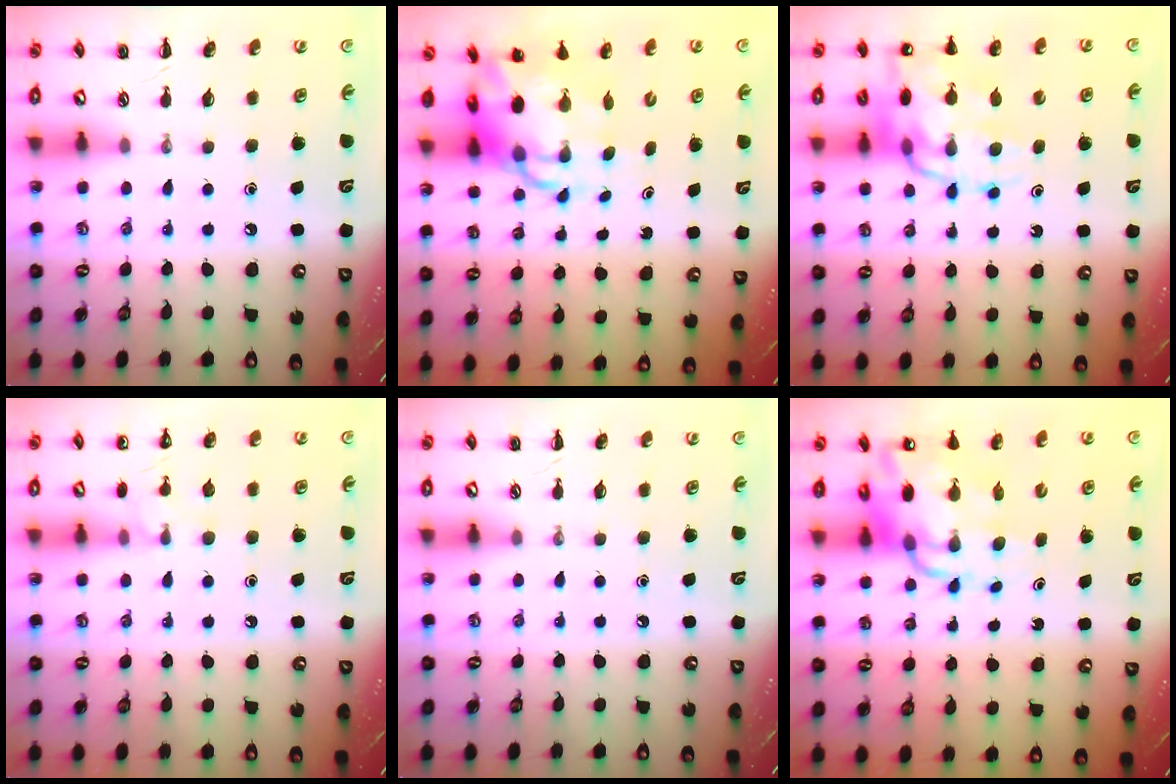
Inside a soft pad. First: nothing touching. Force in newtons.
{"total": 9.4, "press": 9.0, "slide": 2.7}
{"total": 16.4, "press": 16.0, "slide": 3.3}
{"total": 8.7, "press": 8.5, "slide": 1.8}
{"total": 0.0}
{"total": 13.0, "press": 12.4, "slide": 3.8}